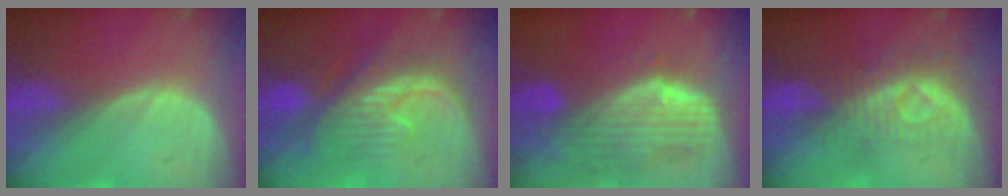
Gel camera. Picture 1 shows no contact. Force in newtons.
{"total": 8.7, "press": 8.5, "slide": 1.8}
{"total": 10.7, "press": 9.2, "slide": 5.5}
{"total": 8.3, "press": 7.5, "slide": 3.6}